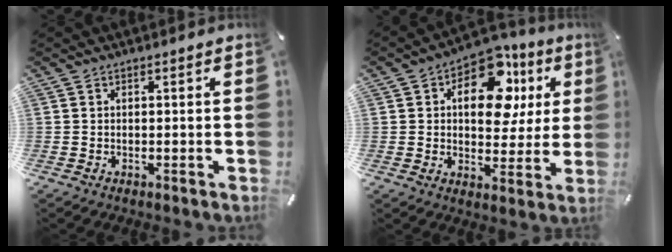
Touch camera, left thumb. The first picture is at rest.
{"total": 15.4, "force": [5.6, 9.5, 10.8], "torque": [-0.145, -0.023, 0.093]}